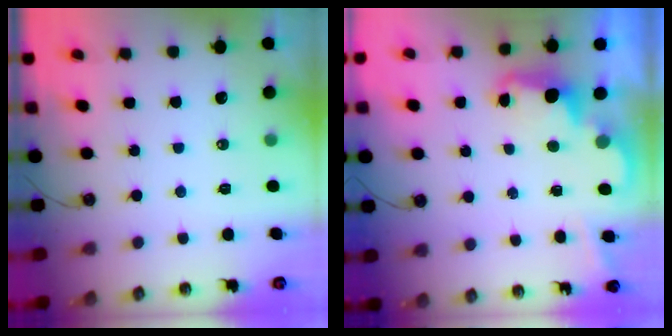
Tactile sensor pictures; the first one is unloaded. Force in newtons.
{"total": 2.4, "press": 2.3, "slide": 0.5}